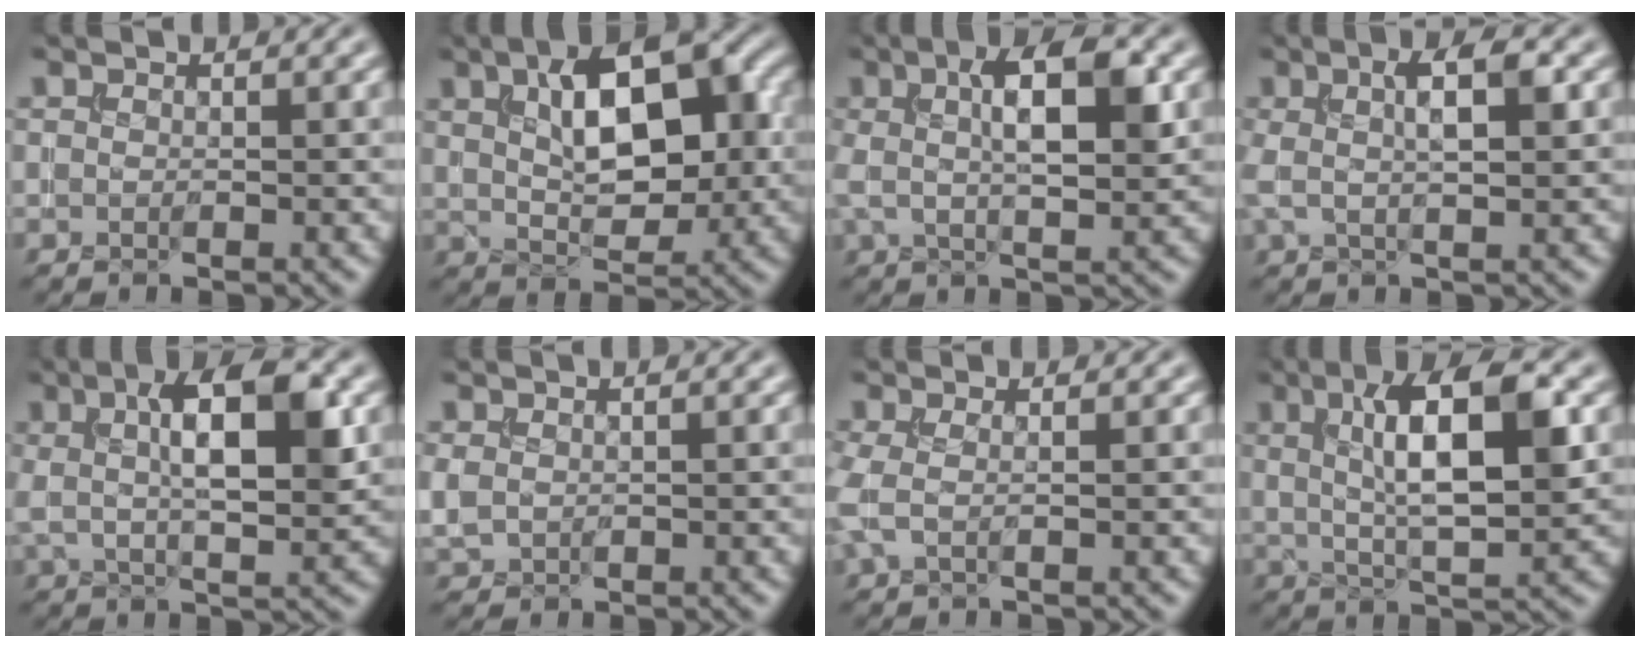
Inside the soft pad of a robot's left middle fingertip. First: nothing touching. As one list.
[{"total": 9.0, "force": [2.3, 4.4, 7.5], "torque": [-0.113, 0.014, 0.034]}, {"total": 7.2, "force": [1.6, 2.3, 6.7], "torque": [-0.107, 0.010, 0.023]}, {"total": 4.7, "force": [1.0, 1.3, 4.4], "torque": [-0.077, 0.010, 0.014]}, {"total": 8.5, "force": [2.1, 2.7, 7.8], "torque": [-0.123, 0.010, 0.029]}, {"total": 1.6, "force": [0.3, 1.2, 1.0], "torque": [-0.027, -0.001, 0.012]}, {"total": 2.1, "force": [0.1, 0.8, 1.9], "torque": [-0.052, 0.002, -0.006]}, {"total": 9.4, "force": [2.1, 2.9, 8.7], "torque": [-0.135, 0.008, 0.032]}]